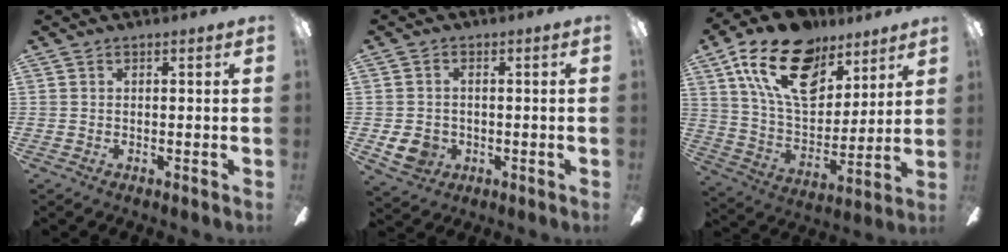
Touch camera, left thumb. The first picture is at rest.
{"total": 6.1, "force": [-1.4, 5.4, 2.6], "torque": [-0.057, 0.007, -0.028]}
{"total": 21.9, "force": [12.0, 12.7, 13.1], "torque": [-0.224, -0.048, 0.218]}